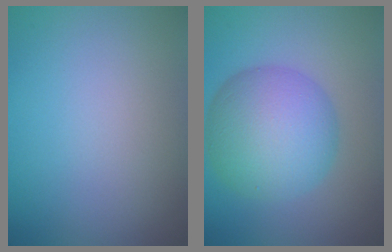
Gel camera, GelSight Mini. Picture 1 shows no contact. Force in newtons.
{"total": 8.9, "press": 8.9, "slide": 0.1}